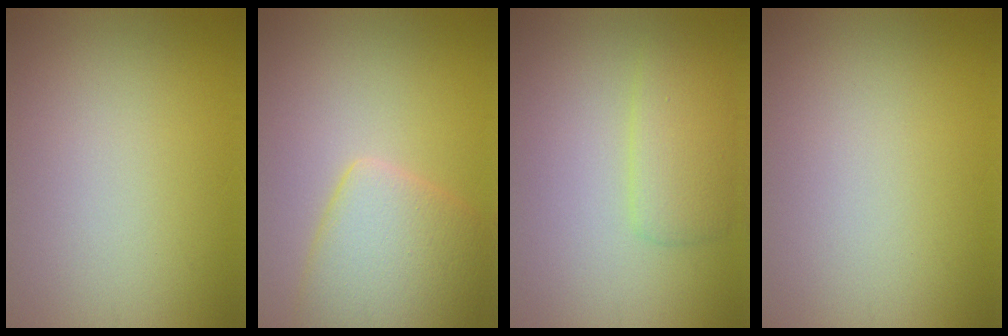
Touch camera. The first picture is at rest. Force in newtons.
{"total": 5.4, "press": 5.3, "slide": 0.5}
{"total": 2.8, "press": 2.8, "slide": 0.2}
{"total": 0.0}